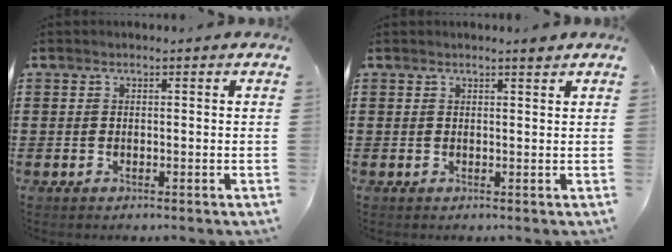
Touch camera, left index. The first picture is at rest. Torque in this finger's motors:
{"motor_torque": [0.54, -0.23, 0.07, 0.02]}